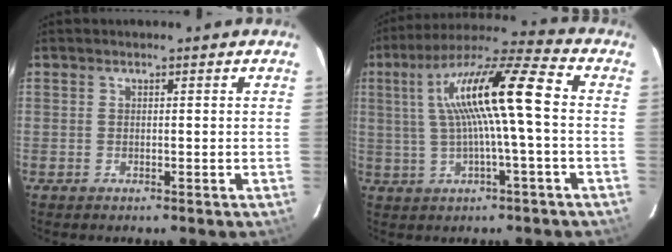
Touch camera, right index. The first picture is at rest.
{"total": 14.9, "force": [1.3, 0.8, 14.8], "torque": [-0.270, 0.025, 0.026]}